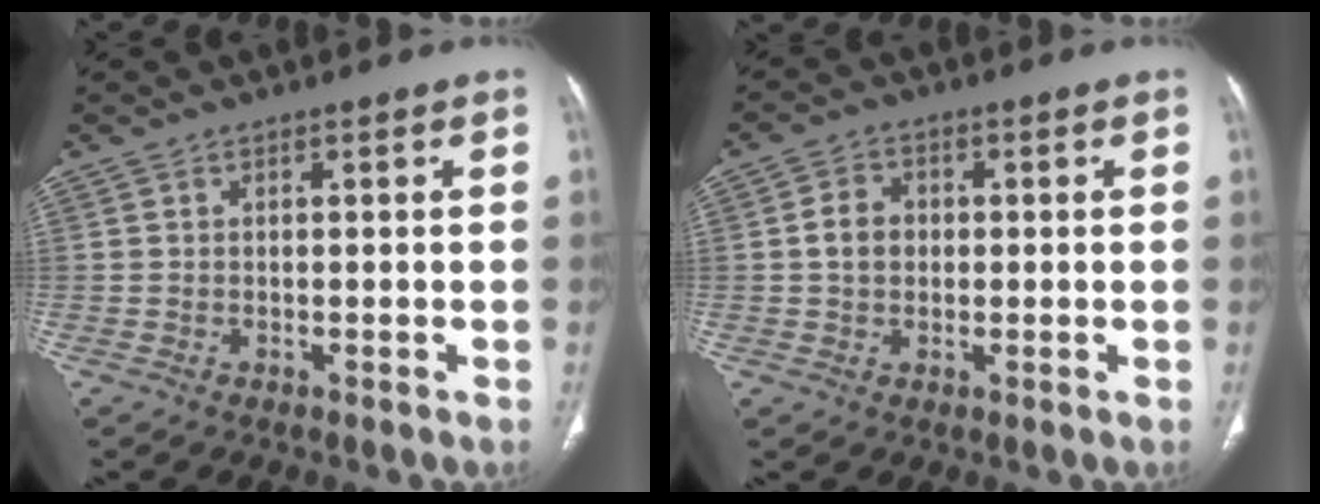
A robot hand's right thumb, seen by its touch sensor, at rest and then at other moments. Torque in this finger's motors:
{"motor_torque": [-0.47, 0.58, 0.12, -0.18, 0.16]}